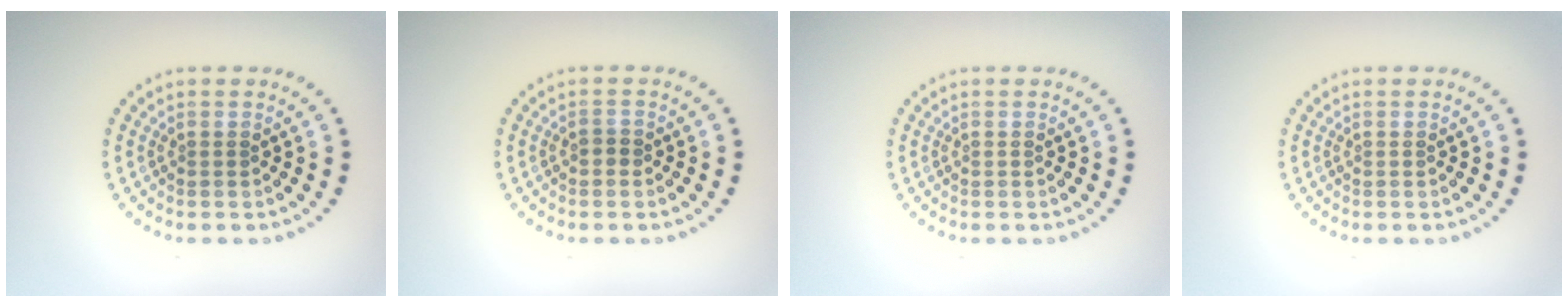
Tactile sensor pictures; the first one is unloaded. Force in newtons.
{"total": 0.7, "press": 0.7, "slide": 0.2}
{"total": 0.0}
{"total": 0.0}